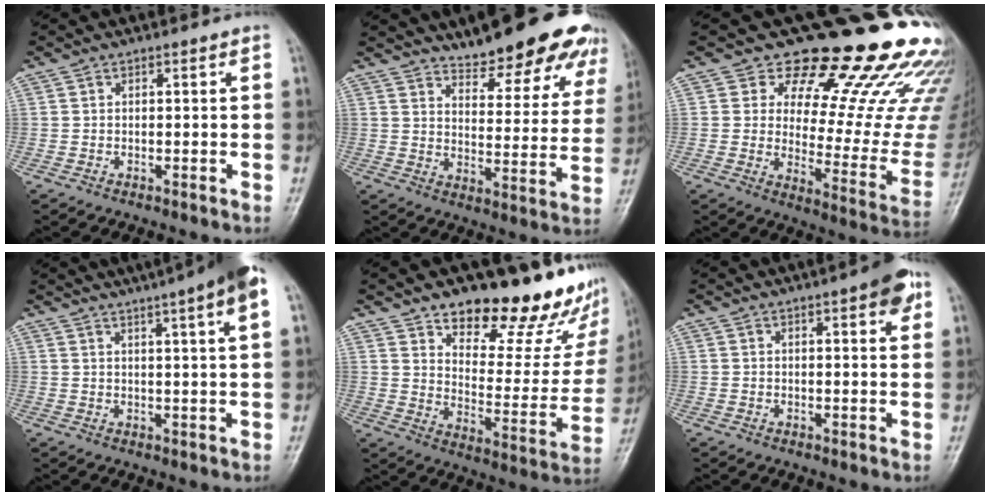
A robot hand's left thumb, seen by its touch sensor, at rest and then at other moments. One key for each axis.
{"total": 20.2, "fx": 16.3, "fy": 6.0, "fz": 10.3, "tx": -0.093, "ty": -0.086, "tz": 0.205}
{"total": 25.8, "fx": 19.9, "fy": 9.7, "fz": 13.3, "tx": -0.134, "ty": -0.137, "tz": 0.246}
{"total": 13.6, "fx": 8.7, "fy": 0.6, "fz": 10.5, "tx": -0.153, "ty": 0.010, "tz": 0.102}
{"total": 25.5, "fx": 18.1, "fy": 10.4, "fz": 14.6, "tx": -0.152, "ty": -0.110, "tz": 0.249}
{"total": 5.9, "fx": 3.0, "fy": 1.5, "fz": 4.8, "tx": -0.051, "ty": -0.008, "tz": 0.033}